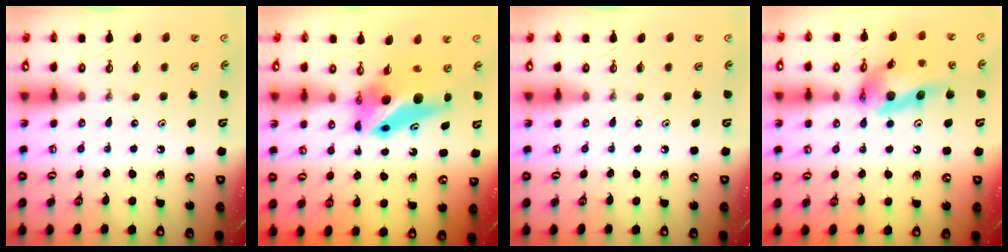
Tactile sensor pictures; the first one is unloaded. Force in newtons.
{"total": 8.1, "press": 8.1, "slide": 0.8}
{"total": 0.0}
{"total": 15.6, "press": 15.4, "slide": 2.1}